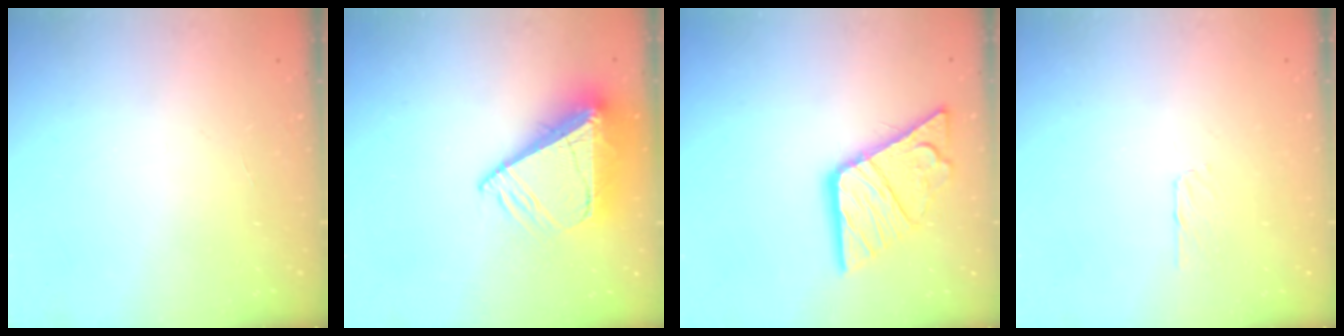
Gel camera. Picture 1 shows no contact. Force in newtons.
{"total": 14.3, "press": 14.2, "slide": 1.2}
{"total": 17.5, "press": 17.4, "slide": 2.1}
{"total": 3.3, "press": 3.3, "slide": 0.3}